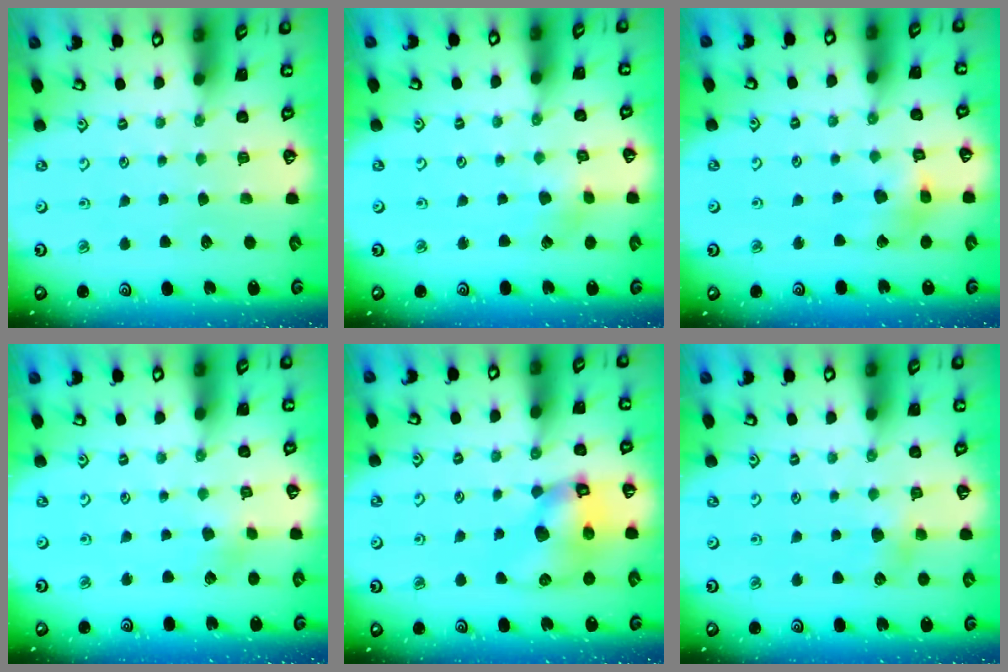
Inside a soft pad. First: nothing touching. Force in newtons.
{"total": 1.5, "press": 1.5, "slide": 0.2}
{"total": 8.8, "press": 8.7, "slide": 1.1}
{"total": 2.3, "press": 2.3, "slide": 0.3}
{"total": 11.4, "press": 11.3, "slide": 1.6}
{"total": 5.0, "press": 4.9, "slide": 1.0}